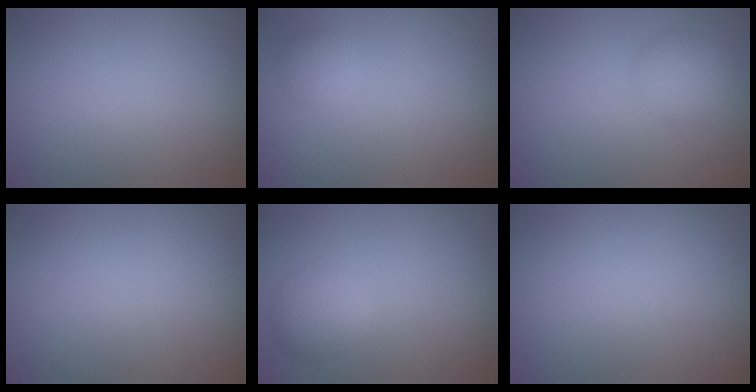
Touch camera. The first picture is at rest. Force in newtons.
{"total": 1.3, "press": 1.3, "slide": 0.0}
{"total": 2.5, "press": 2.5, "slide": 0.1}
{"total": 0.0}
{"total": 2.2, "press": 2.2, "slide": 0.1}
{"total": 0.0}